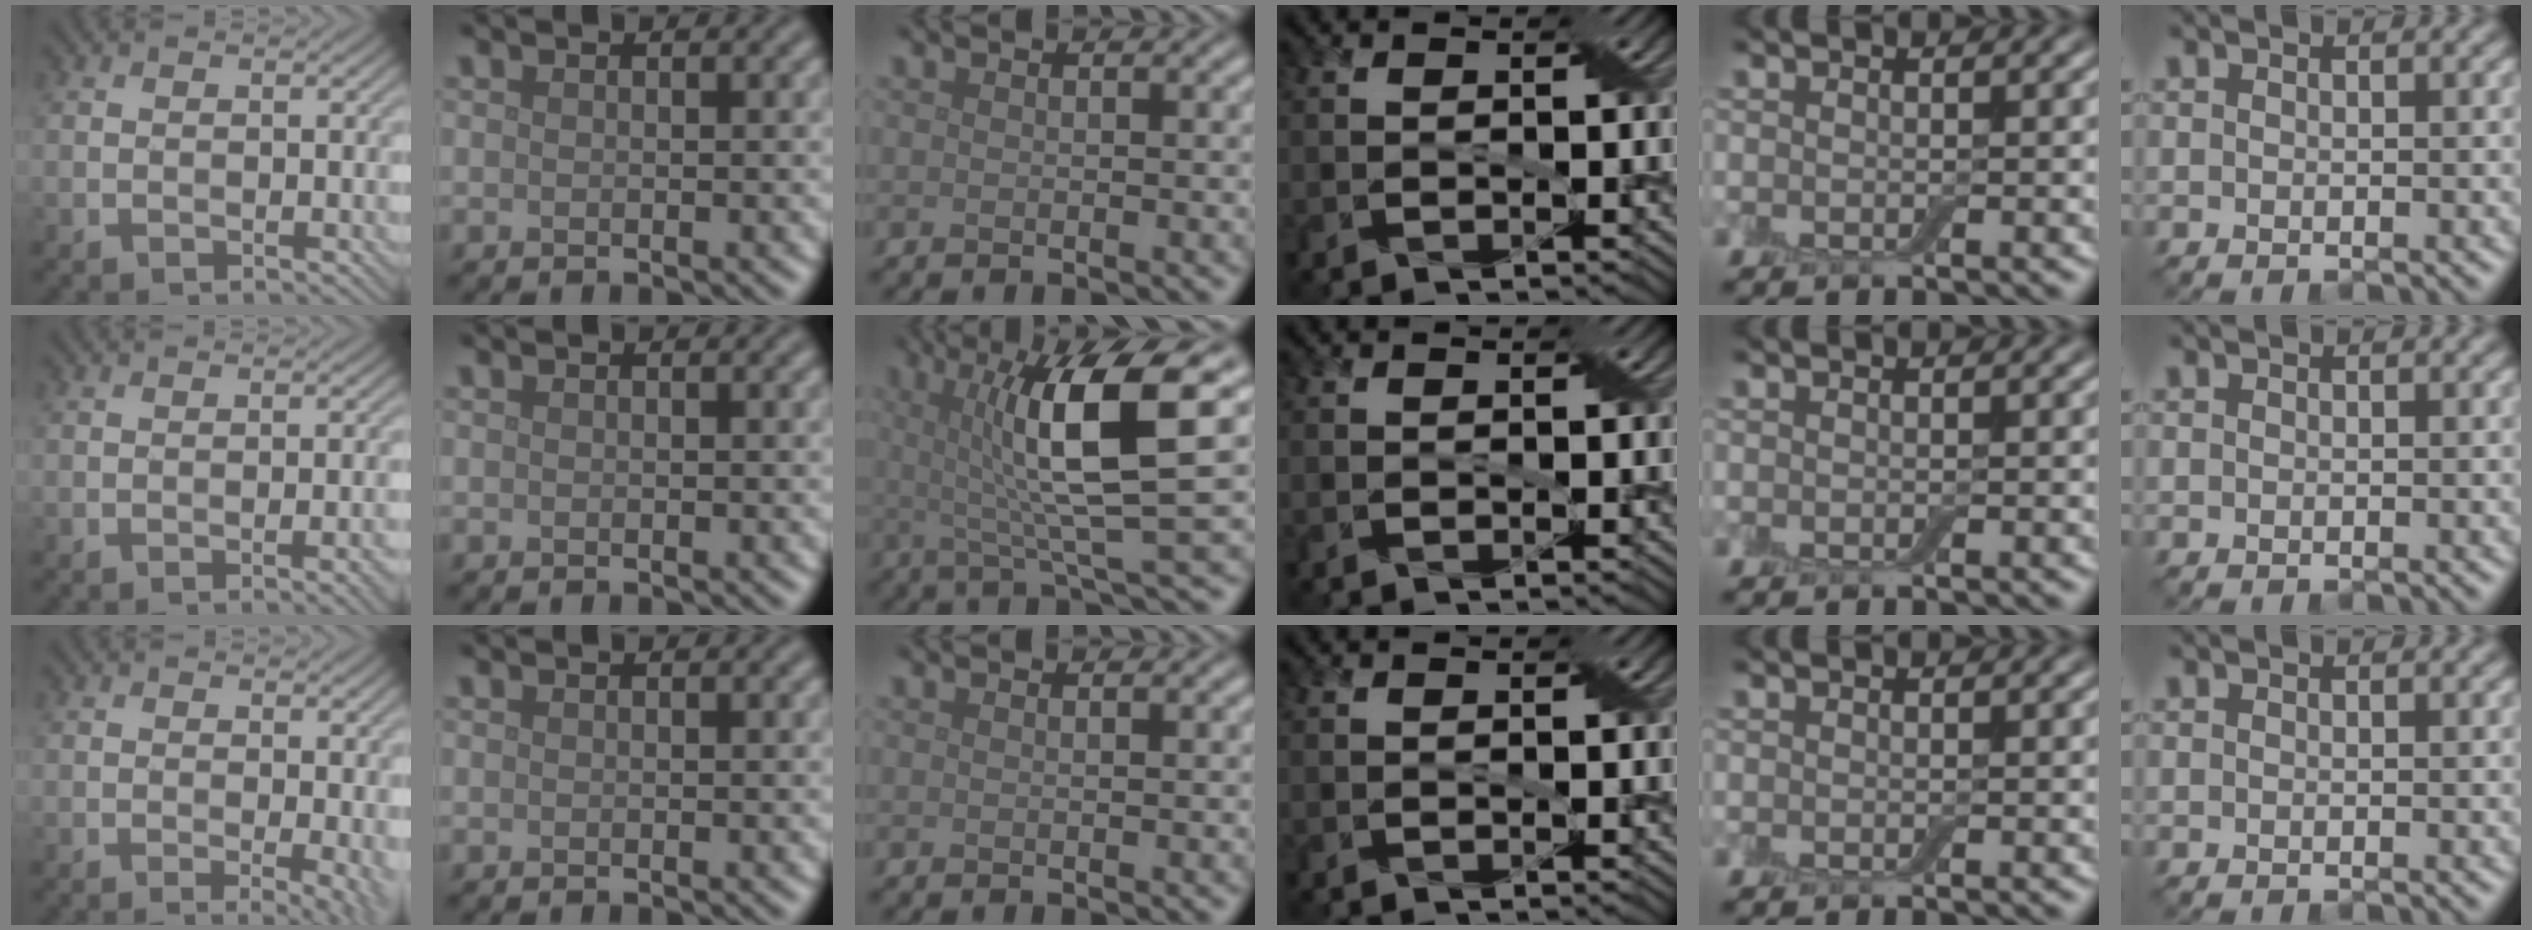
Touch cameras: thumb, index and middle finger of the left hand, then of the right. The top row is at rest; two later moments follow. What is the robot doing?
{"motion": "pour", "object": "bottle"}